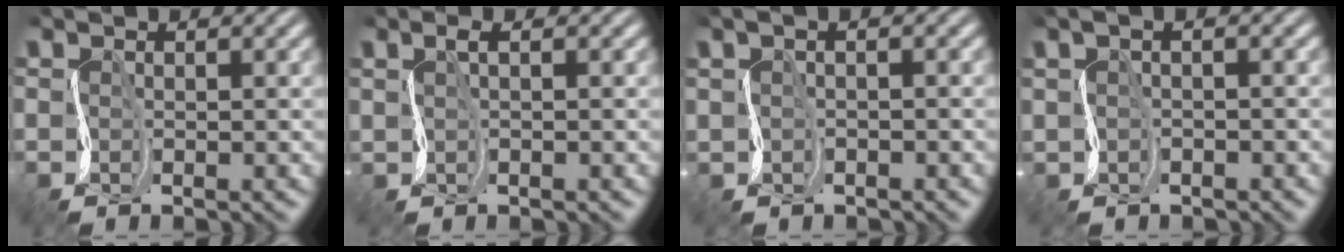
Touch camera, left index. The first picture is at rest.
{"total": 1.2, "force": [1.1, -0.4, -0.2], "torque": [-0.001, 0.012, 0.025]}
{"total": 0.8, "force": [0.8, 0.0, -0.1], "torque": [-0.004, 0.009, 0.019]}
{"total": 1.0, "force": [1.0, 0.0, 0.1], "torque": [-0.009, 0.011, 0.019]}